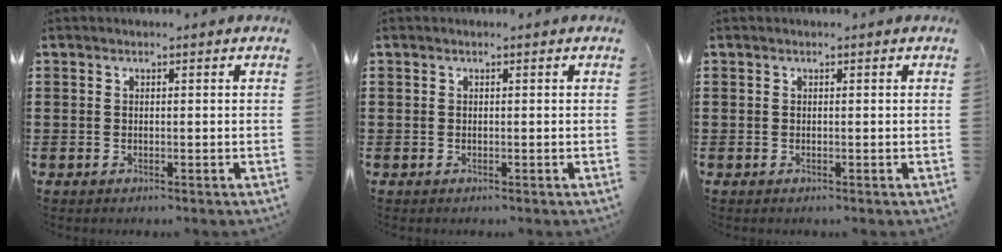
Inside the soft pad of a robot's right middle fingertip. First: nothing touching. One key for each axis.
{"total": 0.0}
{"total": 0.0}